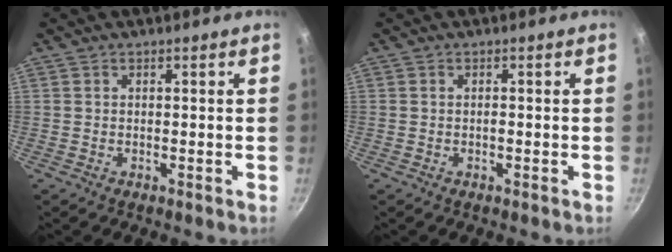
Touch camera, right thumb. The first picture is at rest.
{"total": 1.6, "force": [-1.4, -0.7, 0.3], "torque": [-0.039, 0.016, -0.029]}